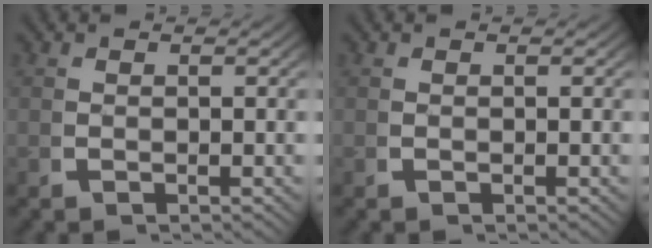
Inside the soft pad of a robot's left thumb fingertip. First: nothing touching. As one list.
[{"total": 0.0}]